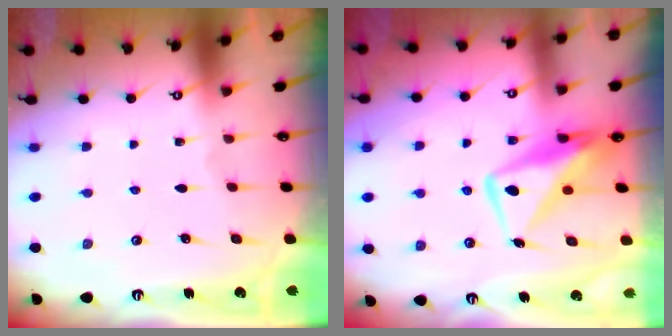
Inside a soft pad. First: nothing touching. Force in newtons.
{"total": 11.5, "press": 11.5, "slide": 1.0}